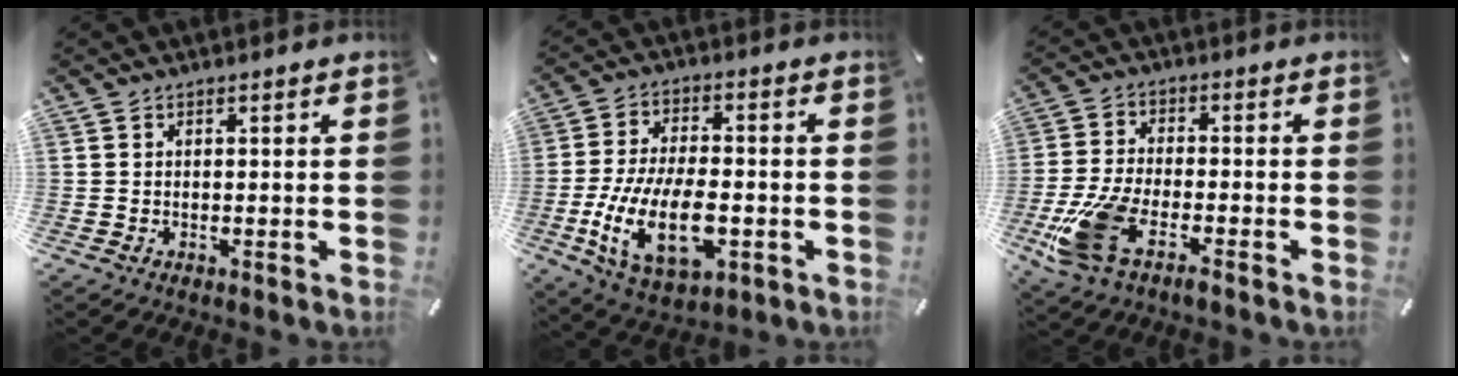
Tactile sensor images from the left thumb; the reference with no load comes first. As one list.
[{"total": 17.2, "force": [-5.1, 9.3, 13.5], "torque": [-0.268, 0.004, -0.085]}, {"total": 12.2, "force": [-6.3, 4.9, 9.2], "torque": [-0.197, 0.010, -0.113]}]